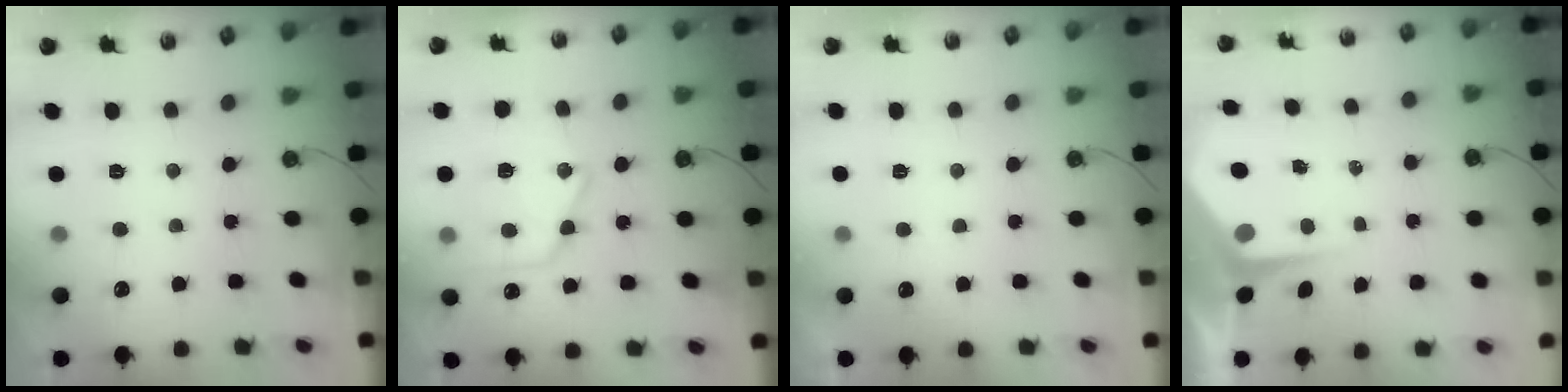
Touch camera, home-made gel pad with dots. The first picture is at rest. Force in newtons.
{"total": 18.1, "press": 18.0, "slide": 1.6}
{"total": 4.4, "press": 4.4, "slide": 0.6}
{"total": 5.5, "press": 5.5, "slide": 0.5}